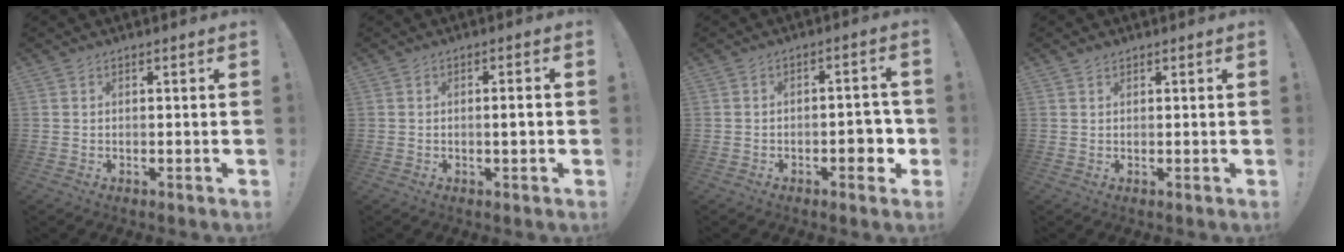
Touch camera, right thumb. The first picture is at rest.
{"total": 2.5, "force": [-0.5, 0.1, 2.4], "torque": [-0.042, 0.002, -0.013]}
{"total": 7.2, "force": [-2.6, 3.3, 5.9], "torque": [-0.069, 0.013, -0.040]}
{"total": 1.4, "force": [1.1, 0.7, 0.4], "torque": [-0.005, -0.001, 0.020]}